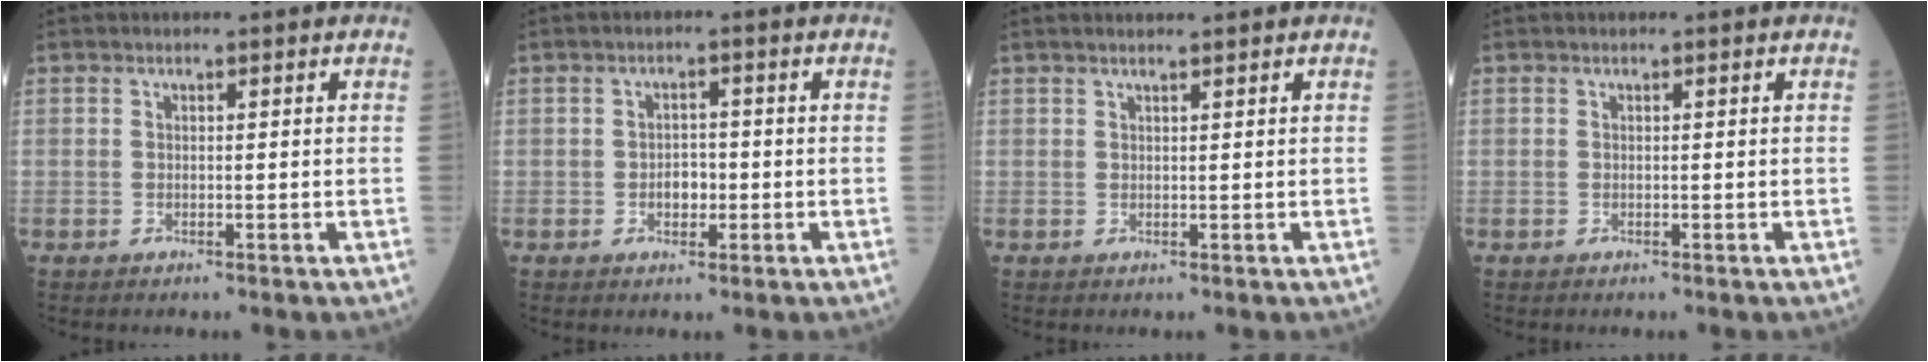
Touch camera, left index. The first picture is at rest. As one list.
[{"total": 2.6, "force": [-0.6, 1.6, 1.9], "torque": [-0.026, 0.005, -0.009]}, {"total": 2.3, "force": [2.0, 0.0, 1.2], "torque": [-0.015, 0.015, 0.032]}, {"total": 0.0}]